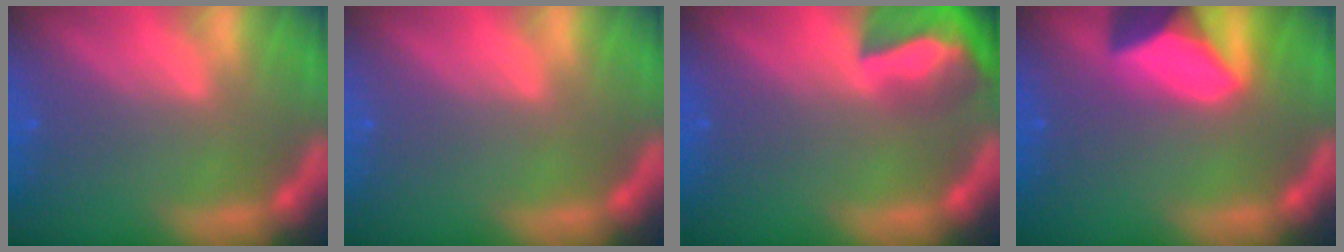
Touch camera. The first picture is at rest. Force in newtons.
{"total": 0.0}
{"total": 9.0}
{"total": 8.9}